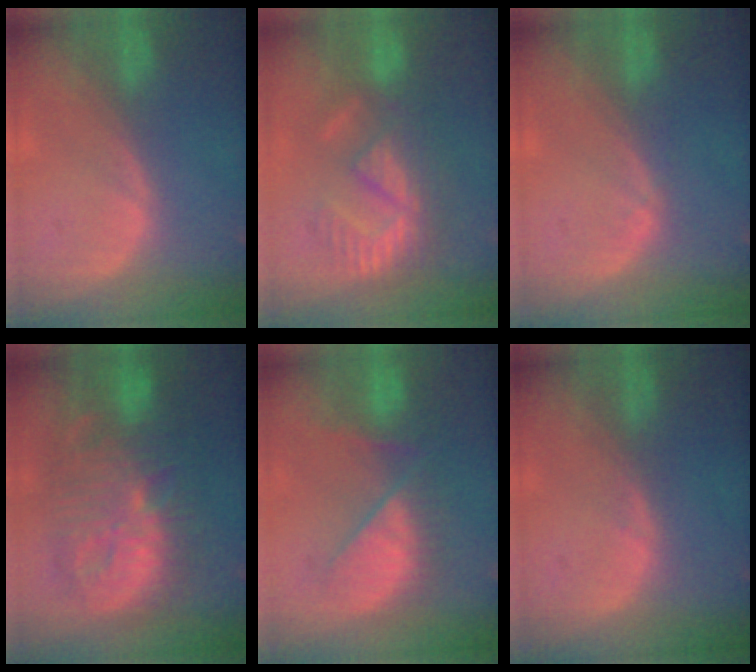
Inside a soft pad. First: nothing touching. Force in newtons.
{"total": 9.5, "press": 8.1, "slide": 4.8}
{"total": 0.7, "press": 0.6, "slide": 0.2}
{"total": 13.7, "press": 13.6, "slide": 1.2}
{"total": 7.7, "press": 7.7, "slide": 0.6}
{"total": 0.5, "press": 0.5, "slide": 0.0}